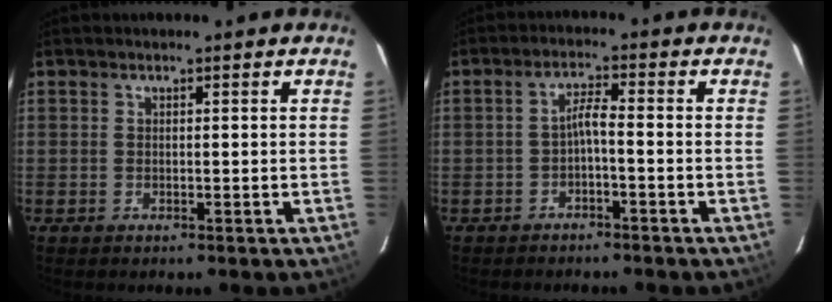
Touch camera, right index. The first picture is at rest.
{"total": 2.7, "force": [-1.6, 0.1, 2.2], "torque": [-0.048, 0.009, -0.029]}